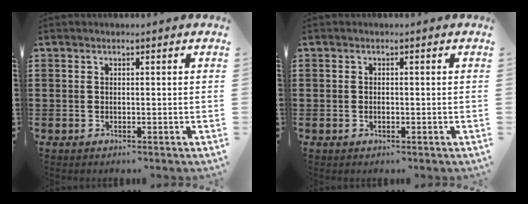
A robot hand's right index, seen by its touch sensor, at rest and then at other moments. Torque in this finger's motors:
{"motor_torque": [-0.39, 1.75, -0.03, 0.00]}